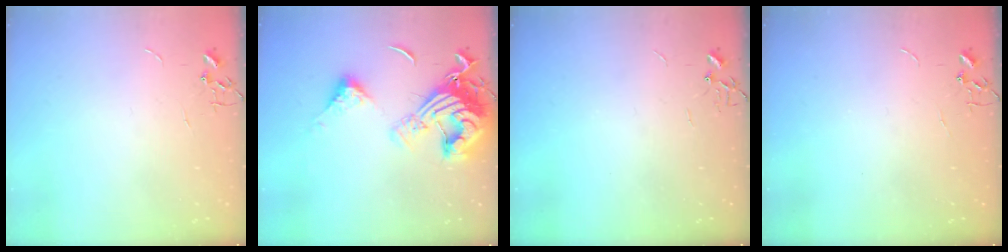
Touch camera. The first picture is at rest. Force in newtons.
{"total": 17.3, "press": 17.1, "slide": 2.1}
{"total": 0.0}
{"total": 0.0}